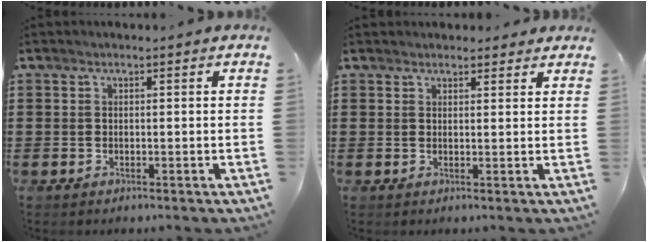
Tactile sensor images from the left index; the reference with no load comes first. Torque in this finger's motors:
{"motor_torque": [1.36, -0.78, 0.70, 0.10]}